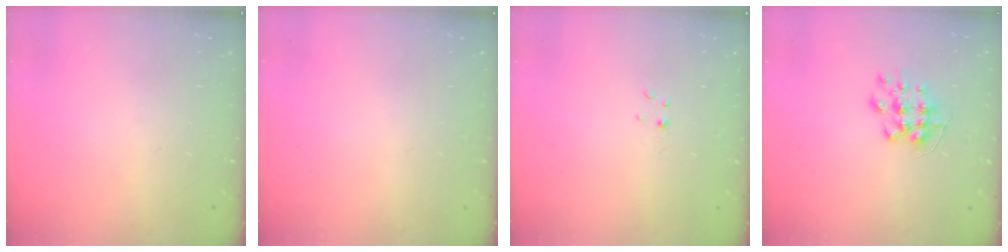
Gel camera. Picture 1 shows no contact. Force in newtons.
{"total": 0.0}
{"total": 1.1, "press": 1.1, "slide": 0.2}
{"total": 8.6, "press": 8.6, "slide": 0.6}